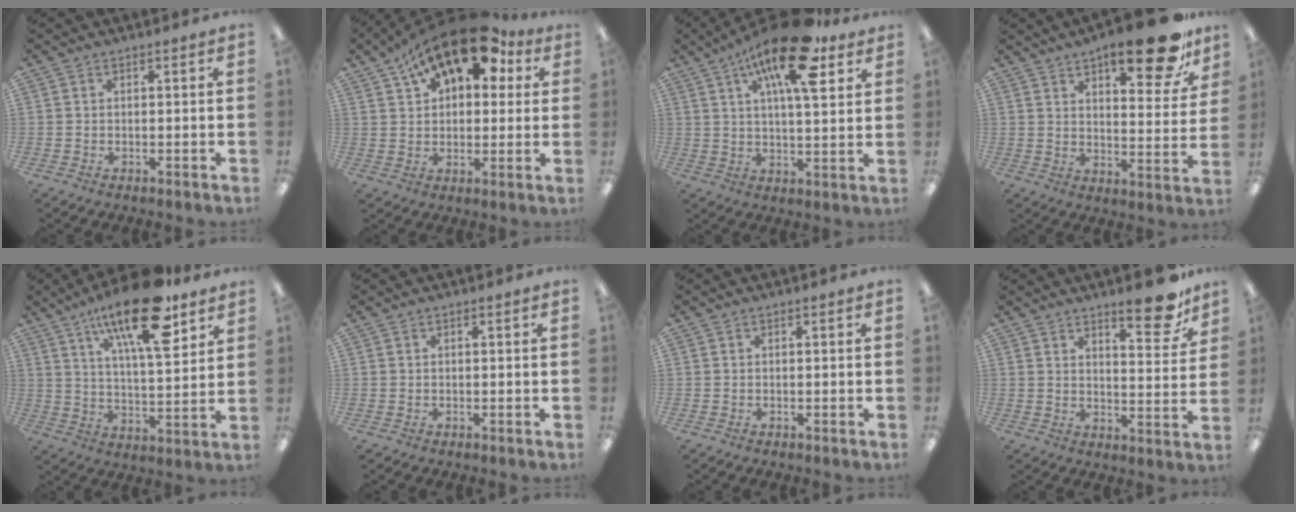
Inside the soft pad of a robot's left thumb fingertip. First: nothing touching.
{"total": 15.6, "force": [9.6, 7.6, 9.6], "torque": [-0.155, -0.044, 0.167]}
{"total": 18.6, "force": [9.9, 6.7, 14.2], "torque": [-0.214, -0.041, 0.153]}
{"total": 17.7, "force": [11.8, 6.0, 11.8], "torque": [-0.148, -0.071, 0.186]}
{"total": 20.2, "force": [12.5, 6.7, 14.3], "torque": [-0.227, -0.064, 0.199]}
{"total": 0.0}
{"total": 0.0}
{"total": 11.6, "force": [8.5, 3.5, 7.1], "torque": [-0.069, -0.061, 0.136]}